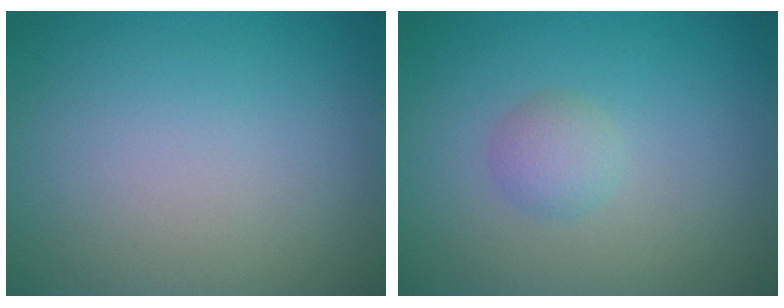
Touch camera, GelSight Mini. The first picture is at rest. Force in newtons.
{"total": 1.6, "press": 1.6, "slide": 0.1}